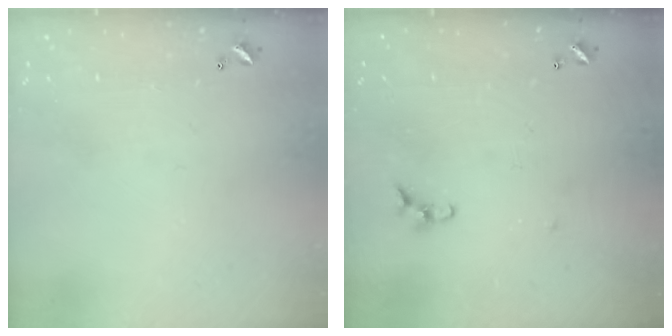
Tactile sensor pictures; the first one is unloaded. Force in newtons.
{"total": 4.6, "press": 4.5, "slide": 0.7}